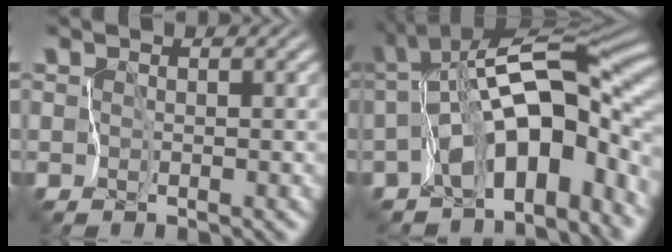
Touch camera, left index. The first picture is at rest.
{"total": 12.9, "force": [-4.1, 6.6, 10.3], "torque": [-0.149, 0.010, -0.074]}